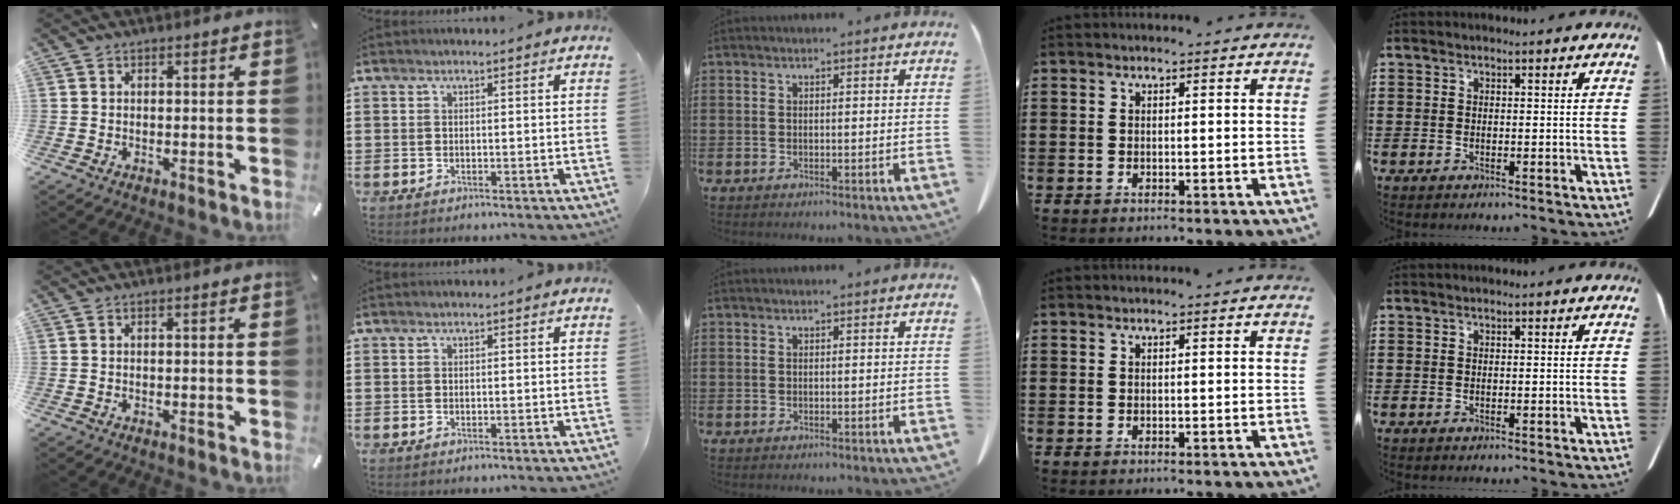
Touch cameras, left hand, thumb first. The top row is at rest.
{}